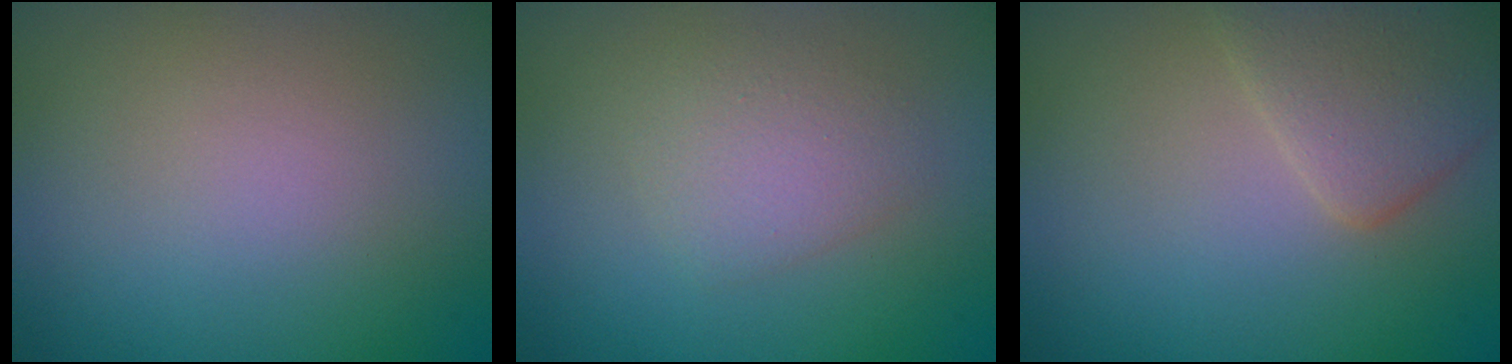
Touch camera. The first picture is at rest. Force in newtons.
{"total": 2.1, "press": 2.1, "slide": 0.2}
{"total": 3.3, "press": 3.3, "slide": 0.1}